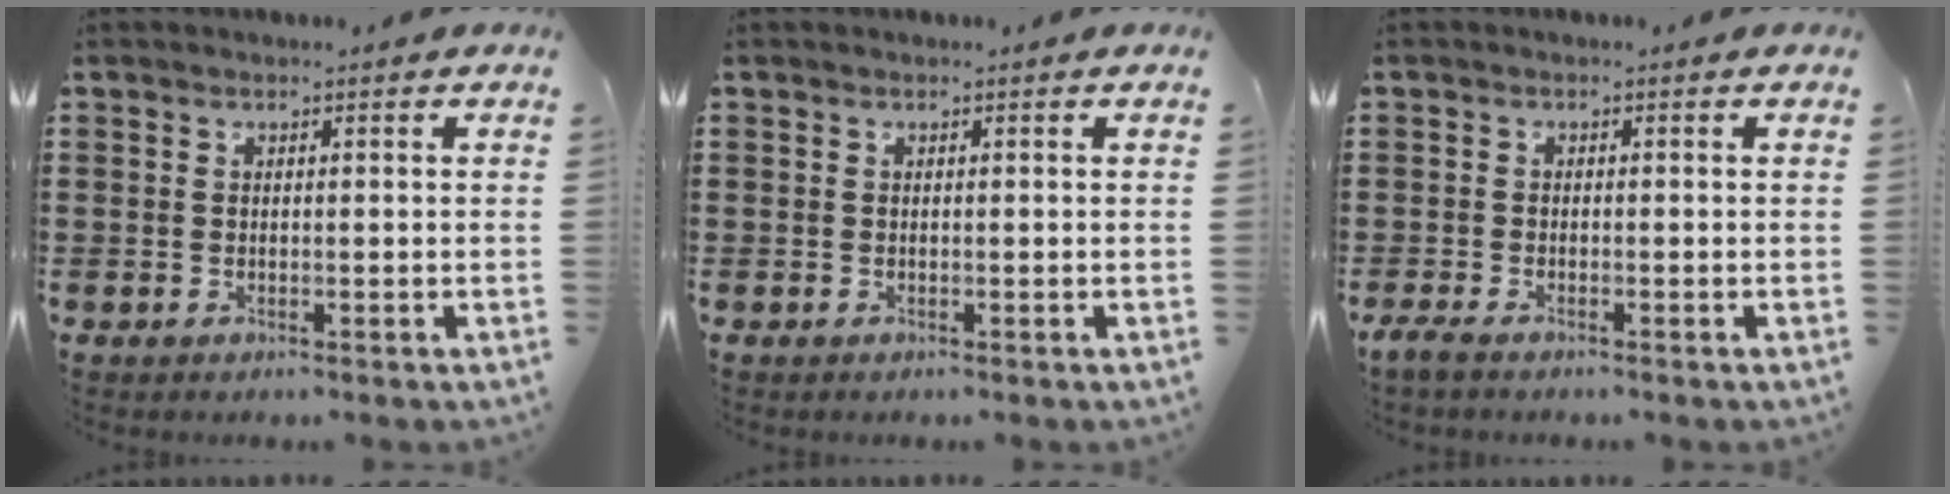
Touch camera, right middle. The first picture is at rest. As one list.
[{"total": 0.0}, {"total": 1.3, "force": [-1.0, 0.3, 0.8], "torque": [-0.023, -0.003, -0.023]}]